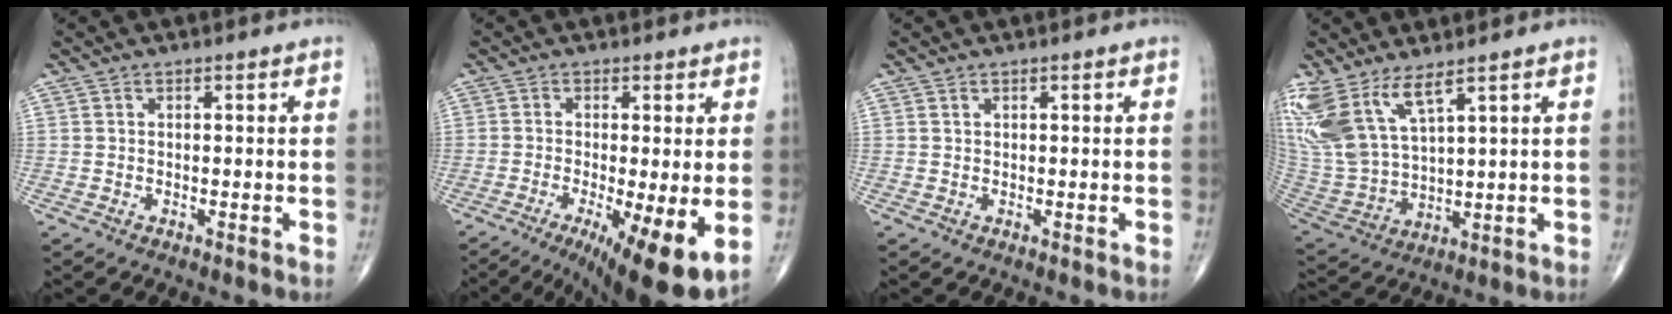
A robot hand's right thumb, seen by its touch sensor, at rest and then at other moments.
{"total": 12.8, "force": [-3.7, 2.9, 11.9], "torque": [-0.169, -0.021, -0.050]}
{"total": 0.0}
{"total": 14.1, "force": [8.8, 4.9, 9.8], "torque": [-0.223, -0.039, 0.196]}